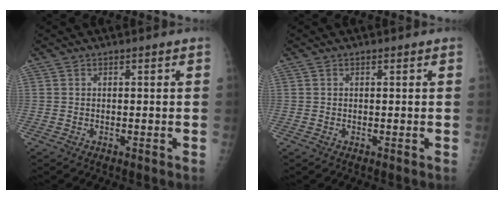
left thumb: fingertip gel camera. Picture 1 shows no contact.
{"total": 0.0}